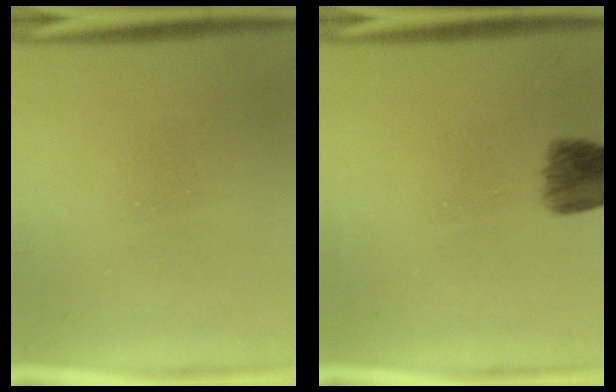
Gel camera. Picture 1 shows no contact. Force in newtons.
{"total": 6.0}